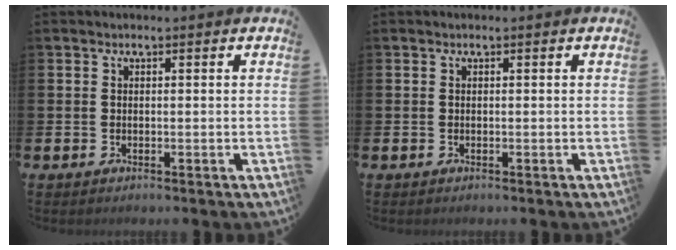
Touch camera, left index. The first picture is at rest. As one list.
[{"total": 0.0}]